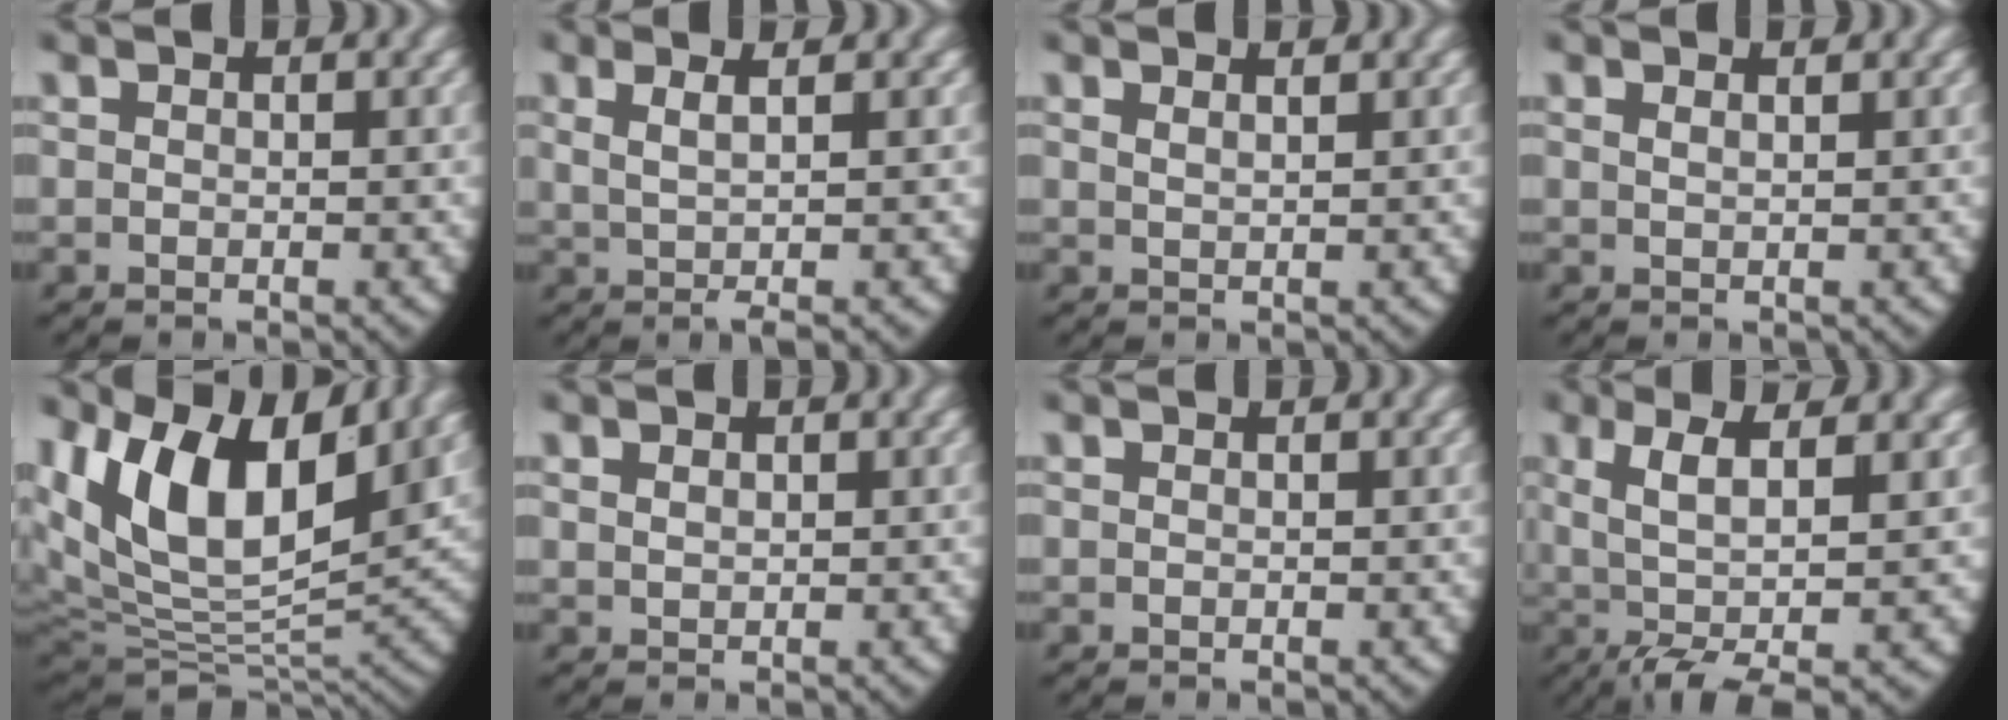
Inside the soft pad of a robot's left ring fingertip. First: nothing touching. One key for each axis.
{"total": 4.2, "fx": 0.8, "fy": 1.4, "fz": 3.8, "tx": -0.057, "ty": 0.011, "tz": 0.012}
{"total": 1.2, "fx": 1.0, "fy": -0.6, "fz": 0.2, "tx": -0.009, "ty": -0.009, "tz": 0.026}
{"total": 1.0, "fx": 0.7, "fy": -0.6, "fz": 0.3, "tx": -0.009, "ty": -0.009, "tz": 0.020}
{"total": 14.7, "fx": 3.0, "fy": 9.7, "fz": 10.7, "tx": -0.229, "ty": -0.043, "tz": 0.068}
{"total": 0.8, "fx": 0.5, "fy": 0.5, "fz": 0.3, "tx": -0.012, "ty": -0.013, "tz": 0.022}
{"total": 0.0}
{"total": 7.3, "fx": -0.4, "fy": 3.4, "fz": 6.4, "tx": -0.116, "ty": -0.020, "tz": 0.012}